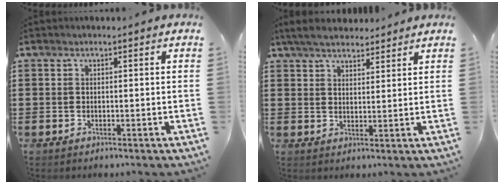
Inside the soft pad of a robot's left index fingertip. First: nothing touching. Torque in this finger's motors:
{"motor_torque": [1.26, -0.88, 0.22, 0.10]}